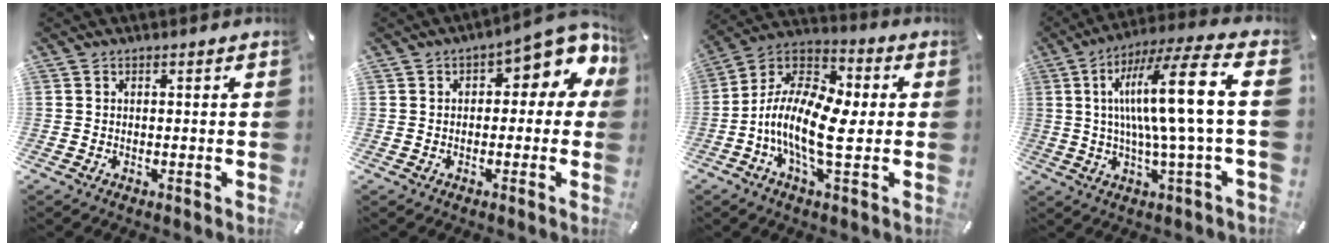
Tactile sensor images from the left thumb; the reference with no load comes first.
{"total": 9.0, "force": [3.8, 4.0, 7.1], "torque": [-0.094, -0.024, 0.059]}
{"total": 14.6, "force": [-3.6, 6.3, 12.7], "torque": [-0.281, -0.012, -0.071]}
{"total": 18.0, "force": [2.7, 1.5, 17.7], "torque": [-0.330, -0.010, 0.022]}